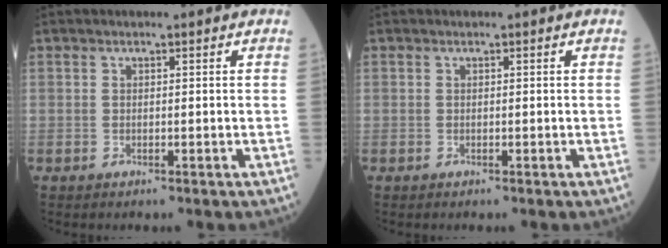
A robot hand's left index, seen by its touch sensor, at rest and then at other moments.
{"total": 0.0}